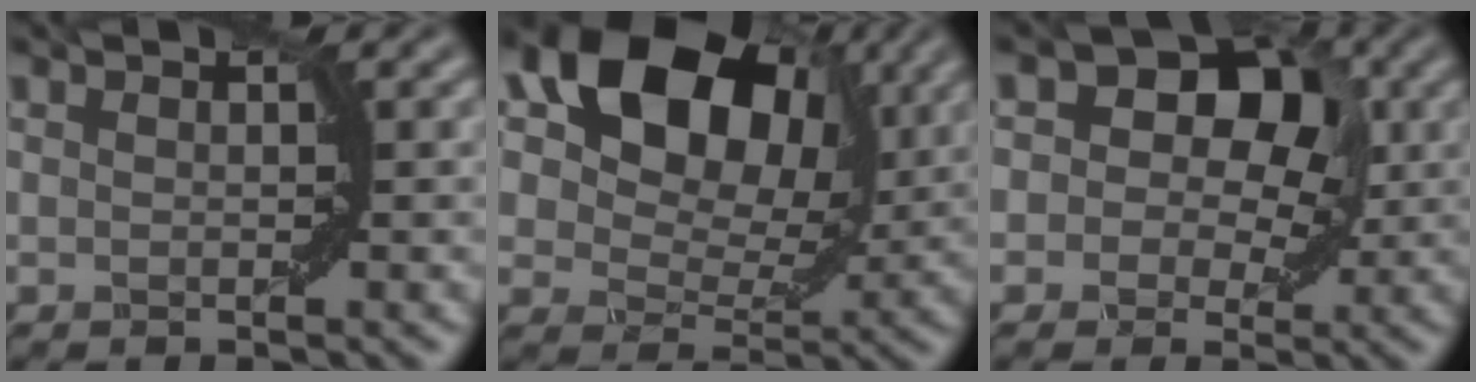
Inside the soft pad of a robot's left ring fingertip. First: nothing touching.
{"total": 12.9, "force": [5.4, 8.2, 8.3], "torque": [-0.129, 0.020, 0.085]}
{"total": 8.9, "force": [2.4, 6.8, 5.2], "torque": [-0.023, 0.040, -0.011]}